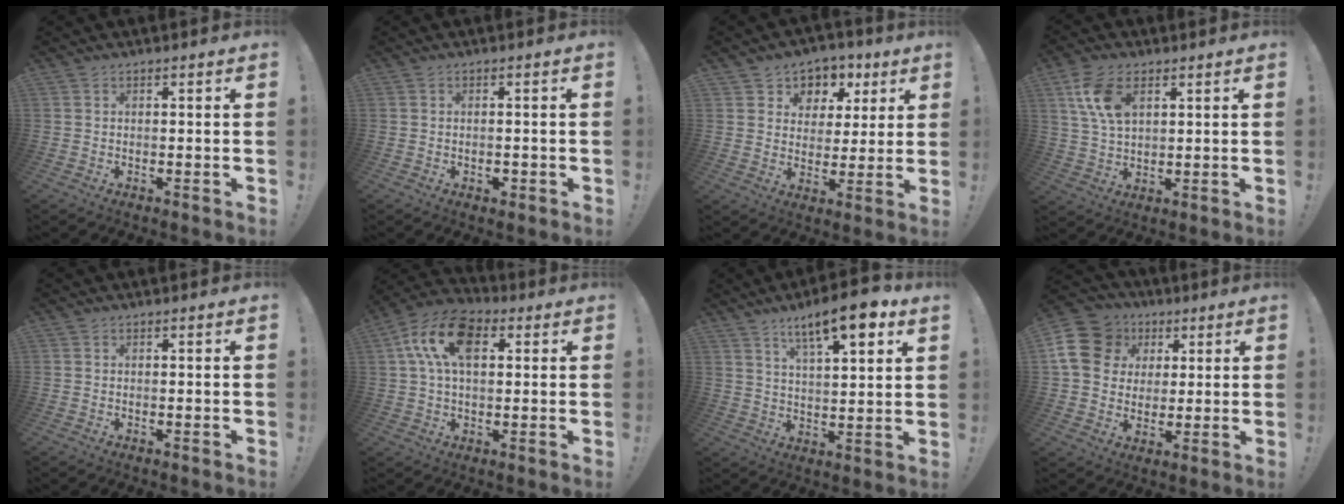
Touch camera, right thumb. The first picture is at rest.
{"total": 1.3, "force": [-0.8, 0.8, 0.8], "torque": [-0.009, 0.002, -0.013]}
{"total": 7.0, "force": [2.8, 6.2, 1.5], "torque": [-0.018, -0.025, 0.056]}
{"total": 10.3, "force": [4.6, 5.8, 7.1], "torque": [-0.139, -0.009, 0.087]}
{"total": 0.0}
{"total": 15.4, "force": [5.0, 9.0, 11.4], "torque": [-0.210, 0.005, 0.091]}
{"total": 13.0, "force": [8.0, 2.9, 9.9], "torque": [-0.159, -0.037, 0.129]}
{"total": 16.2, "force": [4.9, 13.6, 7.5], "torque": [-0.125, -0.014, 0.104]}